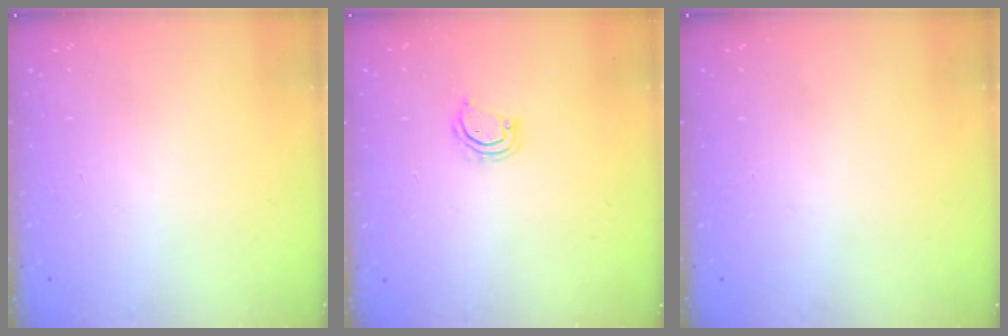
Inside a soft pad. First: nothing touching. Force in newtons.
{"total": 3.8, "press": 3.8, "slide": 0.2}
{"total": 0.0}